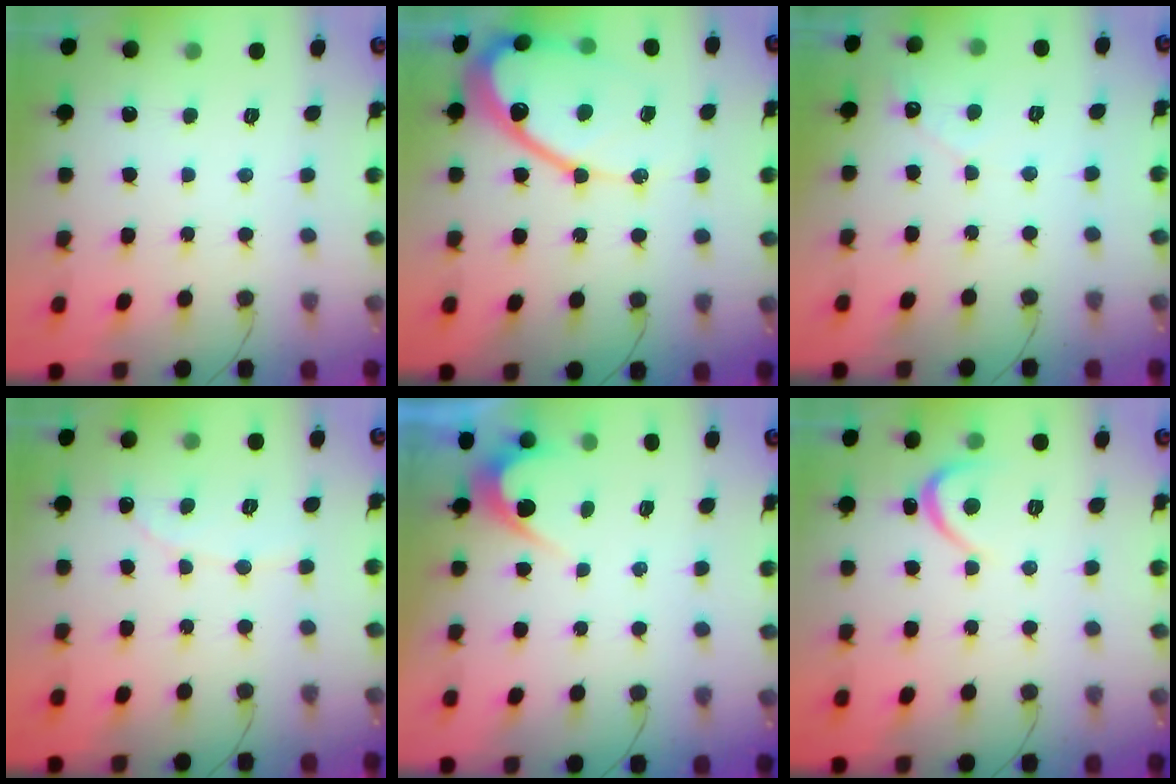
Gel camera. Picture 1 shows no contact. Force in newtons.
{"total": 17.5, "press": 17.4, "slide": 1.8}
{"total": 3.1, "press": 3.1, "slide": 0.2}
{"total": 1.7, "press": 1.6, "slide": 0.1}
{"total": 3.7, "press": 3.7, "slide": 0.4}
{"total": 3.2, "press": 3.2, "slide": 0.2}